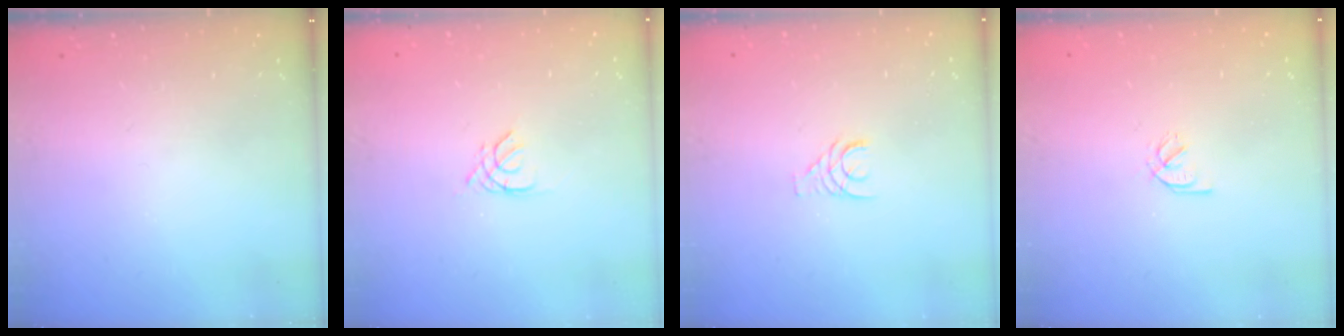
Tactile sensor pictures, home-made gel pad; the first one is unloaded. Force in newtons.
{"total": 1.3, "press": 1.3, "slide": 0.3}
{"total": 3.6, "press": 3.6, "slide": 0.4}
{"total": 2.1, "press": 1.9, "slide": 0.8}